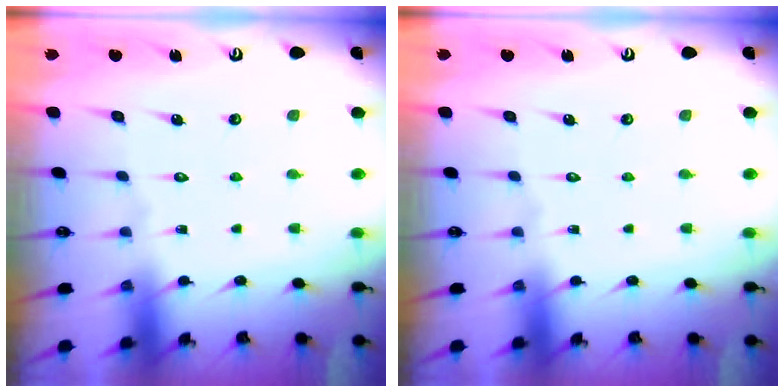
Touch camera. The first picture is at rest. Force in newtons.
{"total": 0.0}